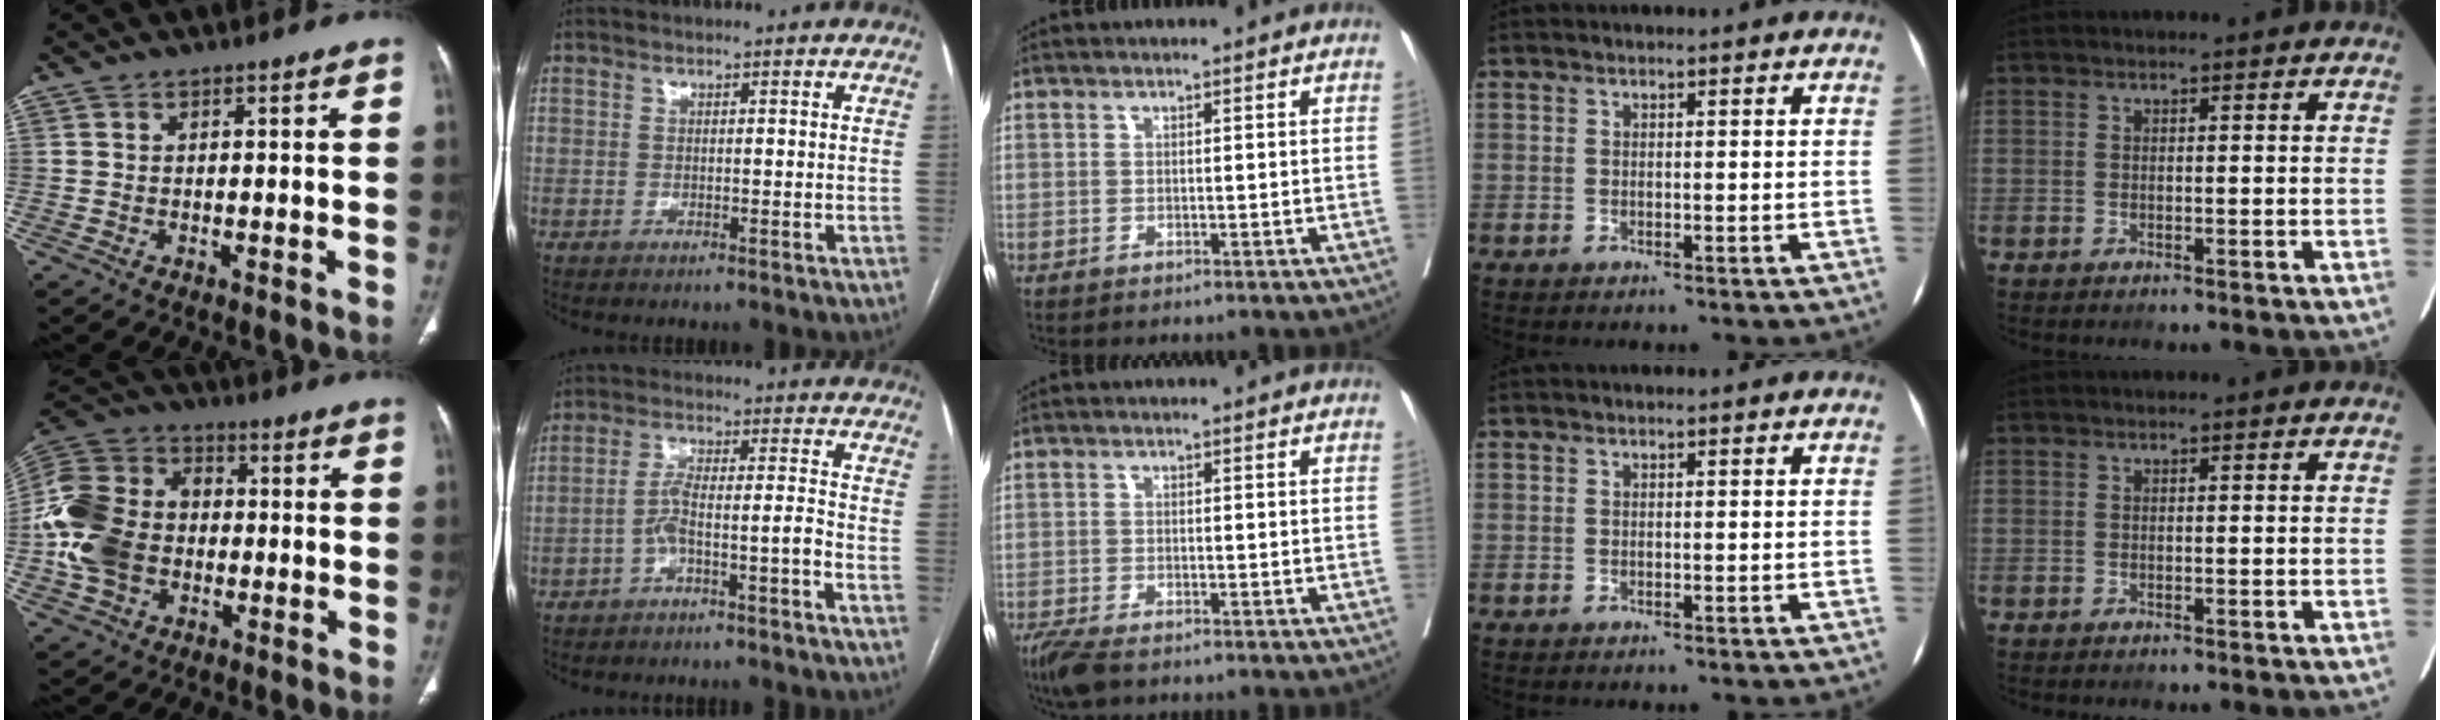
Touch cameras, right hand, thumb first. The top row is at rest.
{"thumb": {"total": 17.1, "force": [-2.2, 13.1, 10.6], "torque": [-0.208, 0.031, -0.044]}, "index": {"total": 5.1, "force": [-3.0, 0.0, 4.2], "torque": [-0.079, 0.028, -0.049]}, "middle": {"total": 4.7, "force": [-3.6, 1.1, 2.8], "torque": [-0.055, -0.013, -0.062]}}